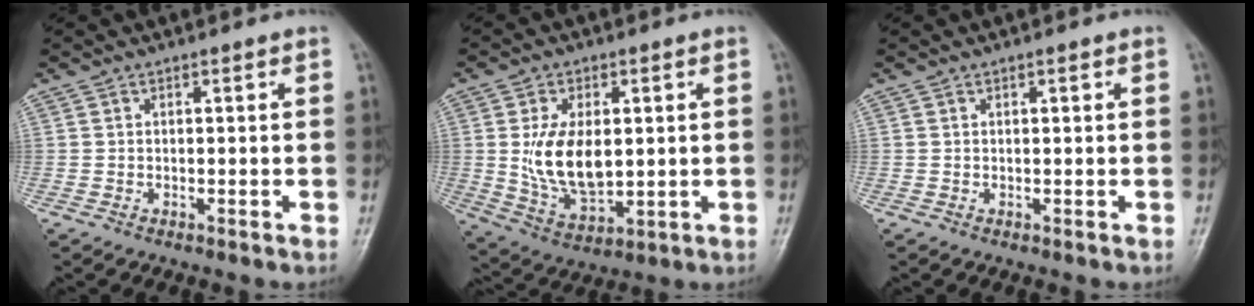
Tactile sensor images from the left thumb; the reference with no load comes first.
{"total": 12.2, "force": [1.0, 7.0, 9.9], "torque": [-0.167, -0.013, 0.032]}
{"total": 0.6, "force": [0.2, 0.1, 0.5], "torque": [-0.010, 0.000, 0.004]}